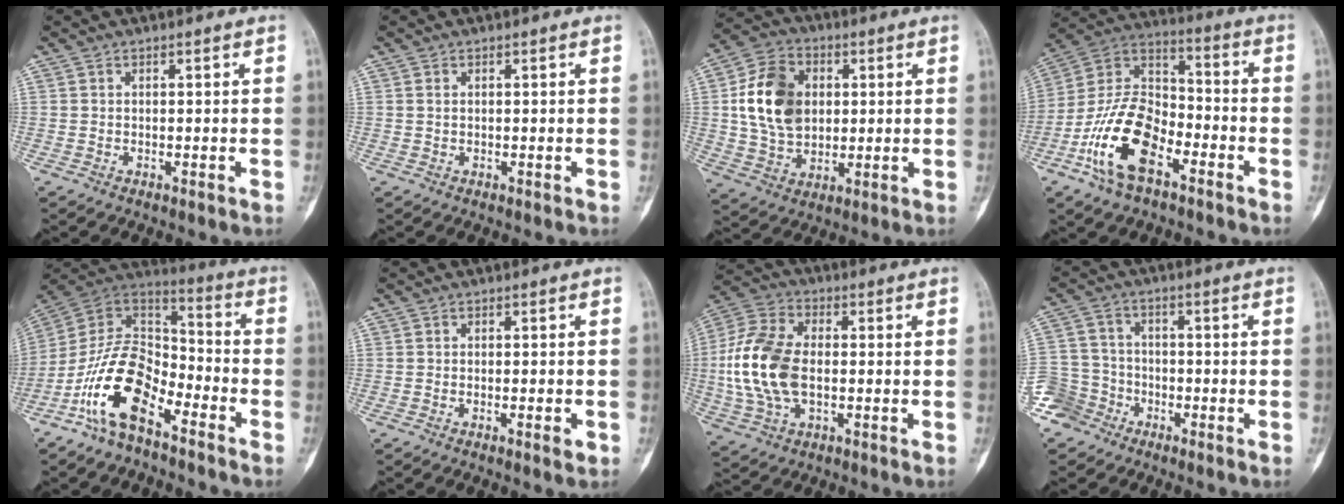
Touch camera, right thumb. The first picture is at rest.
{"total": 0.5, "force": [0.2, 0.3, 0.4], "torque": [-0.010, 0.002, 0.004]}
{"total": 14.4, "force": [2.2, 10.6, 9.6], "torque": [-0.153, 0.003, 0.039]}
{"total": 17.2, "force": [-8.0, 9.0, 12.2], "torque": [-0.224, 0.056, -0.158]}
{"total": 16.1, "force": [-8.7, 8.0, 11.0], "torque": [-0.190, 0.080, -0.172]}
{"total": 2.1, "force": [-0.8, 0.4, 1.9], "torque": [-0.032, -0.001, -0.011]}
{"total": 15.9, "force": [-0.8, 9.6, 12.7], "torque": [-0.274, 0.014, -0.014]}
{"total": 7.9, "force": [-5.2, 6.0, 0.5], "torque": [0.006, 0.039, -0.107]}